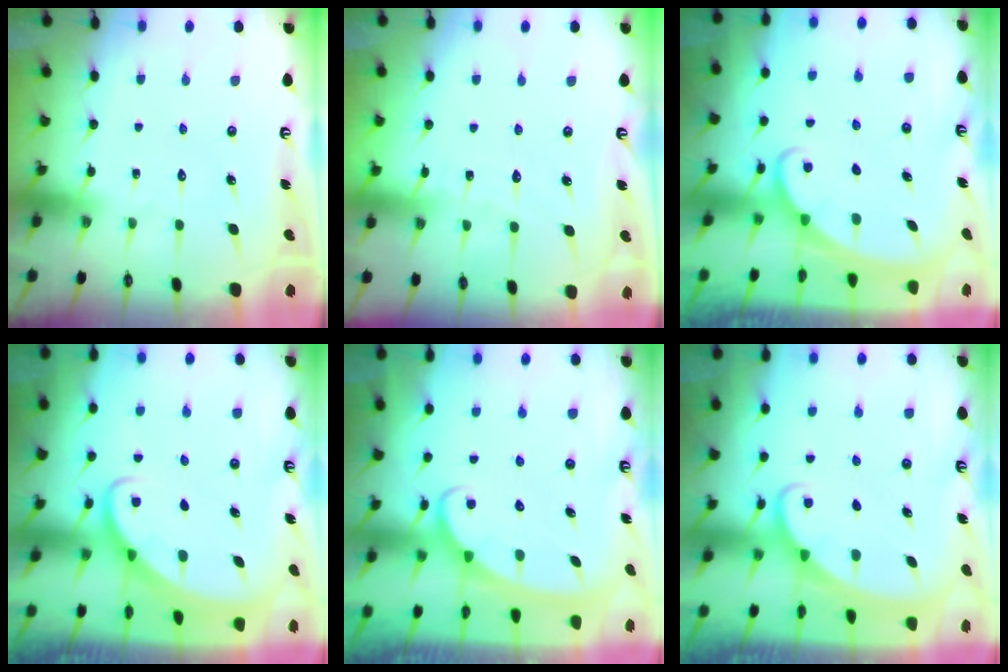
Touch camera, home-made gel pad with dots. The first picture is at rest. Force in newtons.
{"total": 4.3, "press": 4.2, "slide": 0.6}
{"total": 1.7, "press": 1.7, "slide": 0.1}
{"total": 2.4, "press": 2.4, "slide": 0.2}
{"total": 2.3, "press": 2.3, "slide": 0.4}
{"total": 1.9, "press": 1.9, "slide": 0.1}